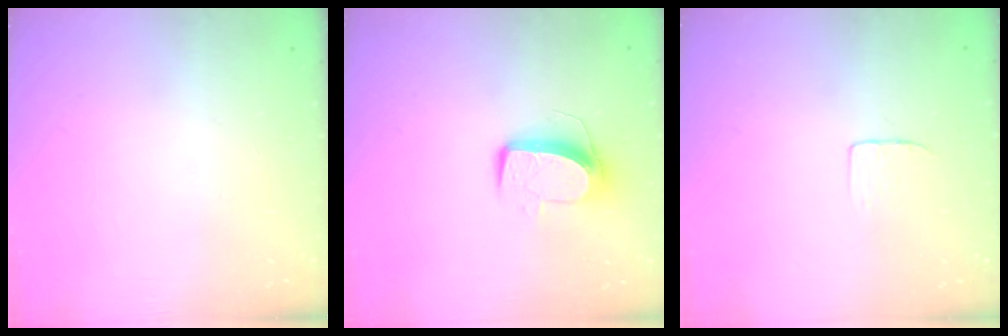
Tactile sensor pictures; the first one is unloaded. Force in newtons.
{"total": 9.9, "press": 9.9, "slide": 0.4}
{"total": 3.4, "press": 3.4, "slide": 0.3}